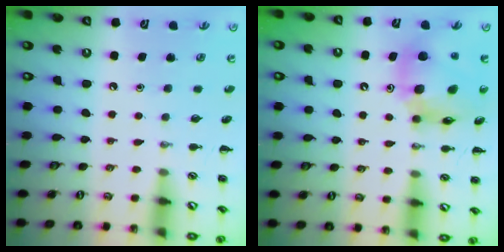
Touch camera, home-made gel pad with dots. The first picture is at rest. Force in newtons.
{"total": 12.8, "press": 12.2, "slide": 3.7}